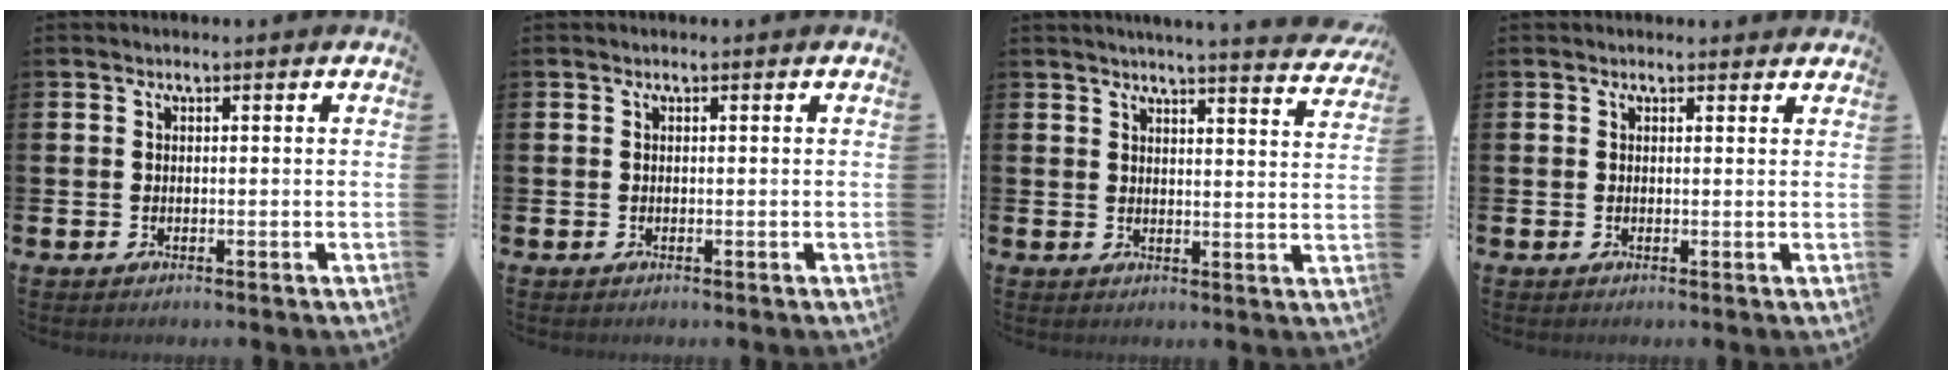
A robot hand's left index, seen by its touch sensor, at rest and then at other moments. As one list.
[{"total": 0.0}, {"total": 4.4, "force": [4.2, -0.5, 0.9], "torque": [-0.016, -0.032, 0.069]}, {"total": 0.8, "force": [0.7, 0.3, 0.1], "torque": [0.012, -0.002, 0.009]}]